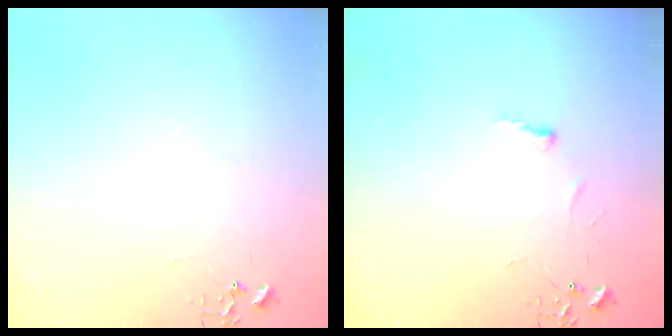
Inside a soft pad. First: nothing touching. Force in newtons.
{"total": 3.4, "press": 3.4, "slide": 0.4}